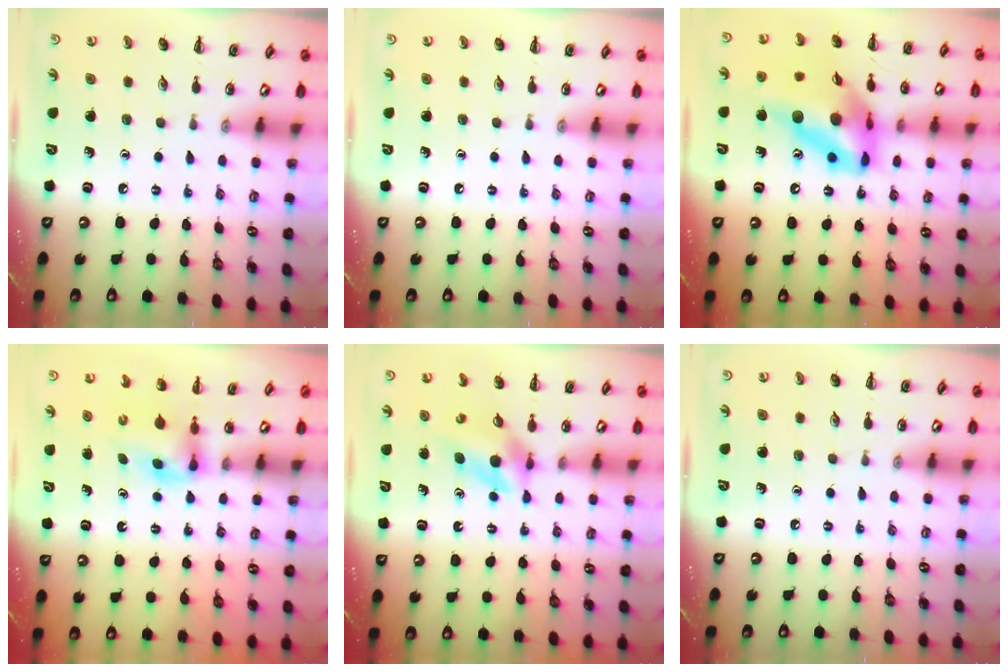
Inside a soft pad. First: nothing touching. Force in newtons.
{"total": 0.0}
{"total": 17.2, "press": 16.2, "slide": 5.7}
{"total": 2.9, "press": 2.7, "slide": 1.0}
{"total": 4.2, "press": 4.1, "slide": 0.8}
{"total": 0.0}